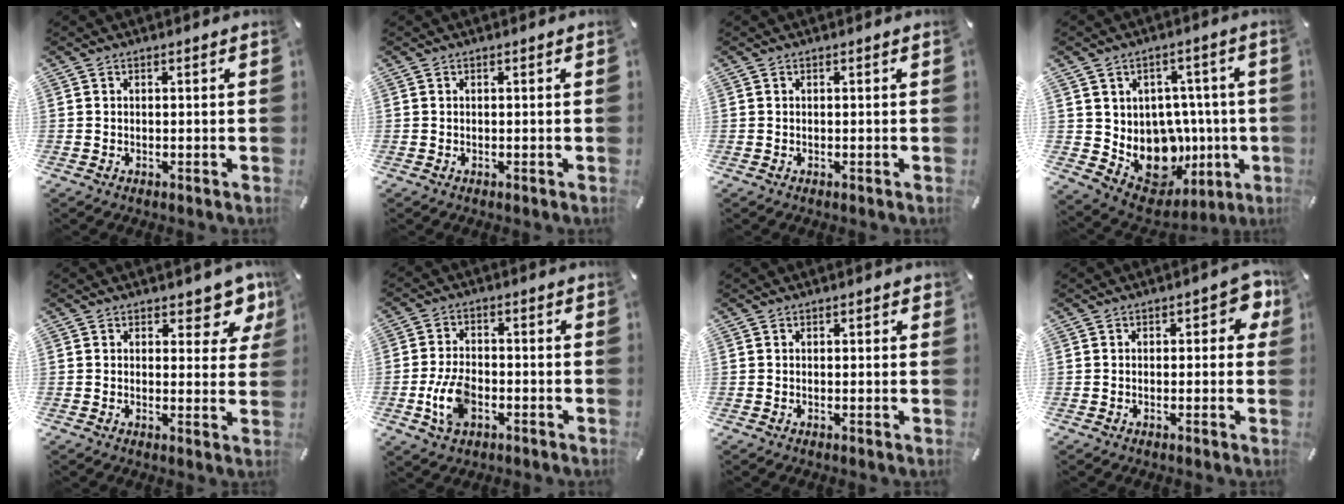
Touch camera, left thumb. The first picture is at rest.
{"total": 0.0}
{"total": 0.0}
{"total": 13.3, "force": [-1.3, 11.5, 6.5], "torque": [-0.092, -0.023, 0.008]}
{"total": 7.5, "force": [4.9, 4.0, 3.9], "torque": [-0.027, -0.034, 0.080]}
{"total": 8.9, "force": [-2.7, 5.6, 6.3], "torque": [-0.137, 0.009, -0.048]}
{"total": 0.9, "force": [0.3, 0.5, 0.6], "torque": [-0.003, 0.002, 0.003]}
{"total": 5.2, "force": [1.3, 2.7, 4.2], "torque": [-0.046, -0.001, 0.014]}